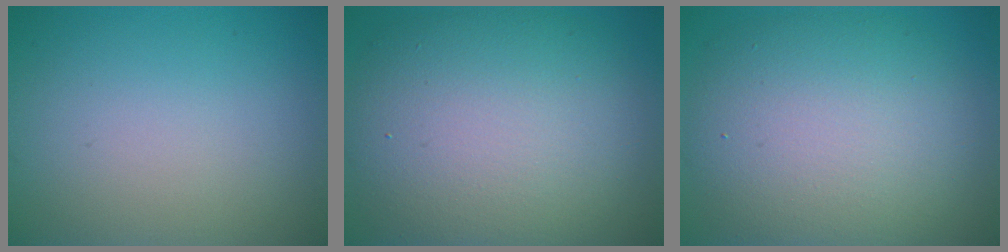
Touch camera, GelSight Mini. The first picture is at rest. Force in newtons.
{"total": 11.7, "press": 11.7, "slide": 0.9}
{"total": 9.8, "press": 9.8, "slide": 0.7}